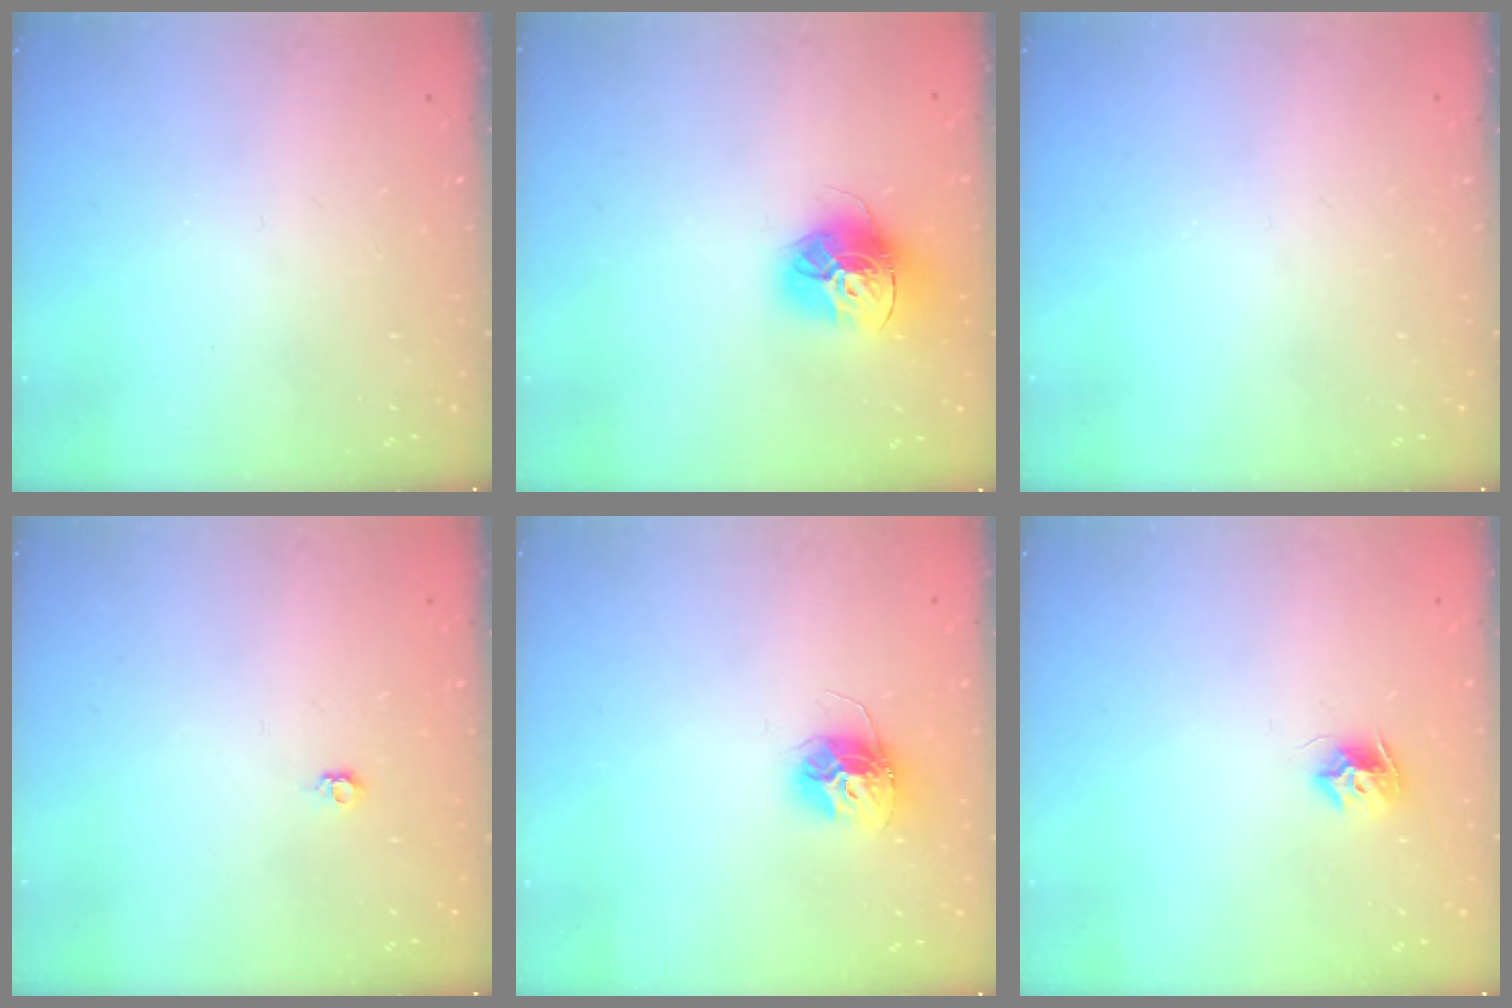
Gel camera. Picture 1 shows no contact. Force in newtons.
{"total": 14.7, "press": 14.6, "slide": 1.4}
{"total": 0.0}
{"total": 3.5, "press": 3.5, "slide": 0.4}
{"total": 12.4, "press": 12.4, "slide": 1.0}
{"total": 7.5, "press": 7.5, "slide": 0.1}